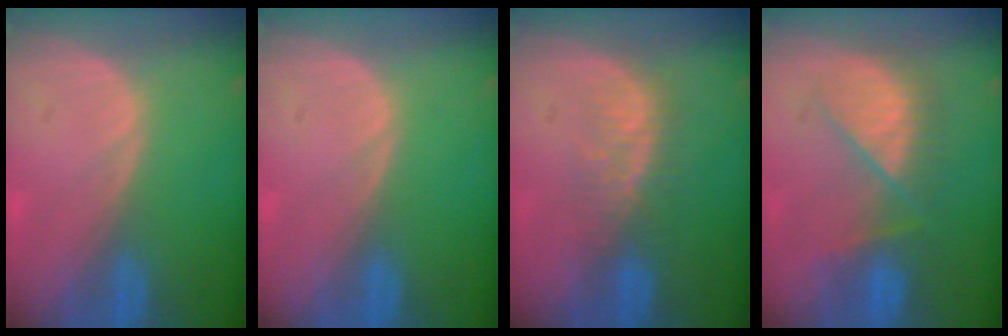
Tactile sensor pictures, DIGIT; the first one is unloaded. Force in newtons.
{"total": 0.0}
{"total": 5.0, "press": 4.7, "slide": 1.6}
{"total": 7.4, "press": 7.3, "slide": 1.1}